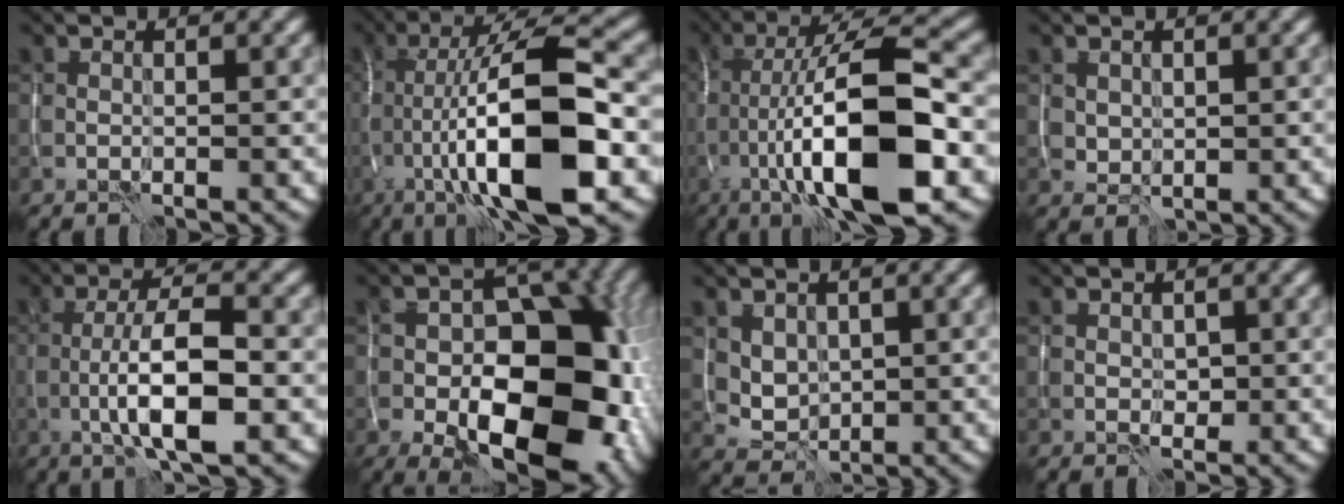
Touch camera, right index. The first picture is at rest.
{"total": 13.1, "force": [-3.2, 3.1, 12.4], "torque": [-0.193, 0.018, -0.055]}
{"total": 13.1, "force": [-3.7, 3.1, 12.2], "torque": [-0.195, 0.018, -0.062]}
{"total": 1.3, "force": [0.6, 1.1, 0.6], "torque": [-0.014, -0.005, 0.017]}
{"total": 6.8, "force": [-2.1, 1.7, 6.2], "torque": [-0.108, 0.009, -0.044]}
{"total": 16.3, "force": [-4.1, 9.5, 12.6], "torque": [-0.165, -0.007, -0.065]}
{"total": 2.5, "force": [0.7, 2.1, 1.2], "torque": [-0.025, -0.007, 0.018]}
{"total": 1.0, "force": [-0.1, 0.9, 0.4], "torque": [-0.006, -0.003, 0.002]}